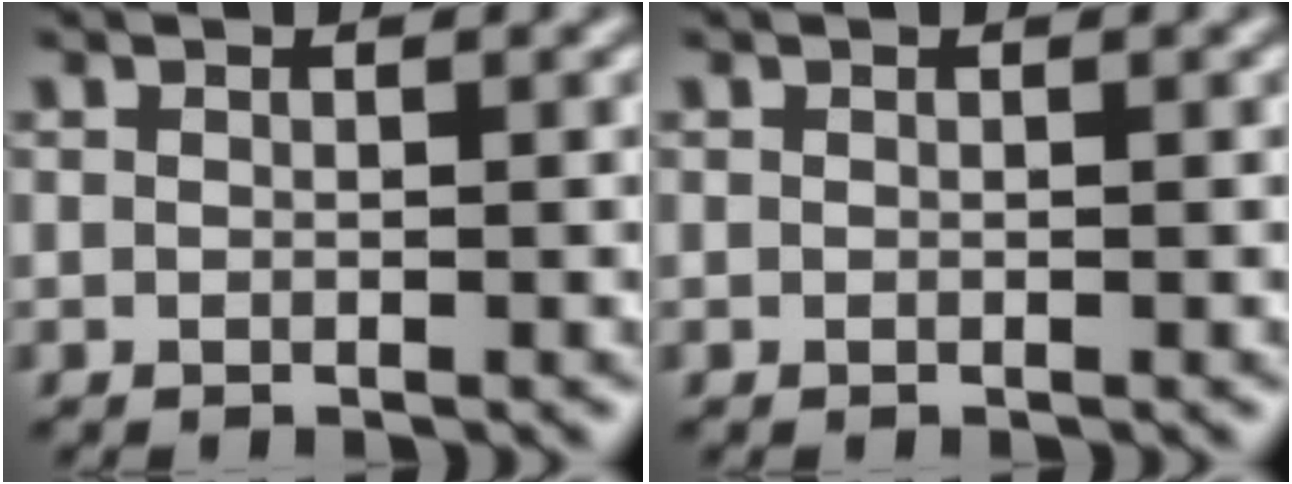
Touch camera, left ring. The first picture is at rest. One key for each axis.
{"total": 0.0}